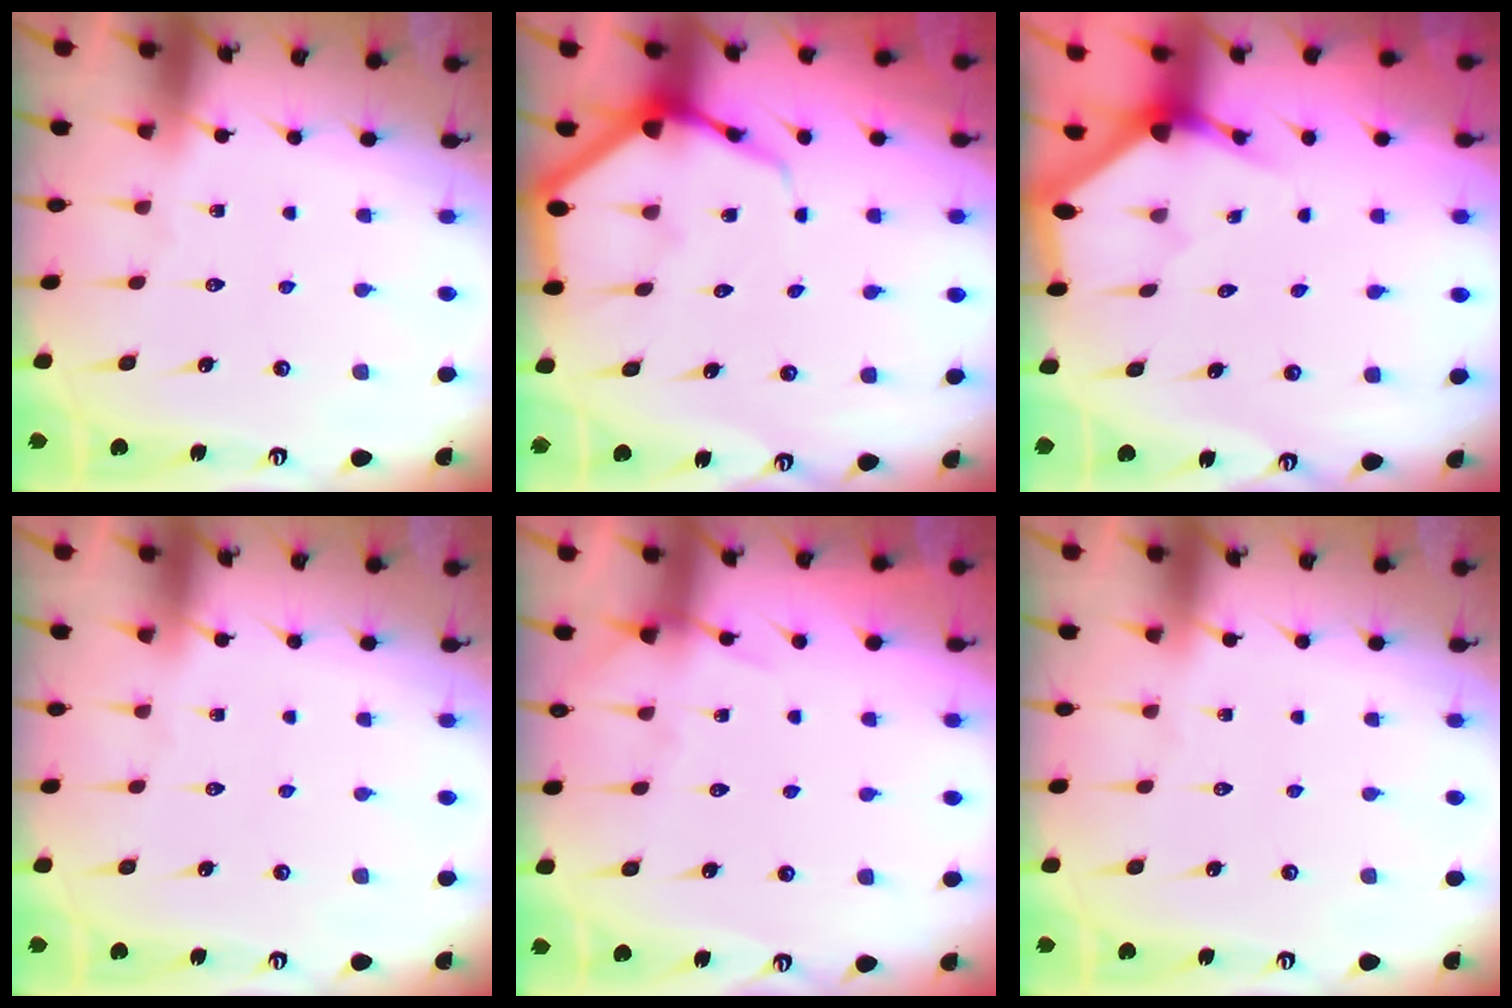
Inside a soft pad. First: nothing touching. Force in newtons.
{"total": 6.7, "press": 6.7, "slide": 0.8}
{"total": 2.9, "press": 2.9, "slide": 0.2}
{"total": 0.0}
{"total": 5.1, "press": 5.0, "slide": 0.6}
{"total": 0.0}